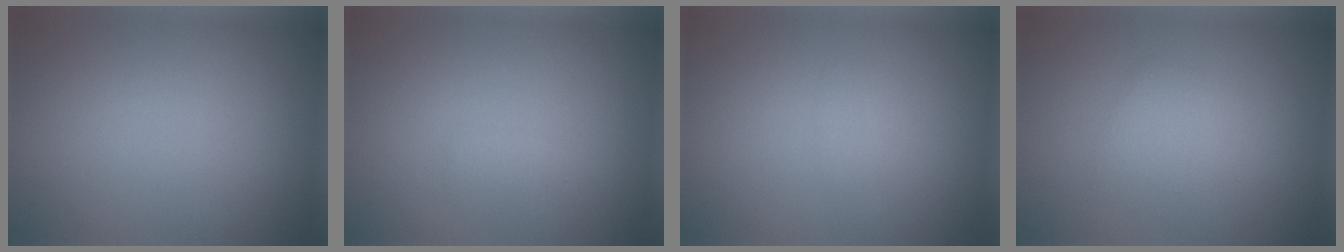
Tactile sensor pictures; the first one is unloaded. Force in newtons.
{"total": 0.7, "press": 0.7, "slide": 0.1}
{"total": 0.6, "press": 0.6, "slide": 0.1}
{"total": 2.4, "press": 2.4, "slide": 0.3}